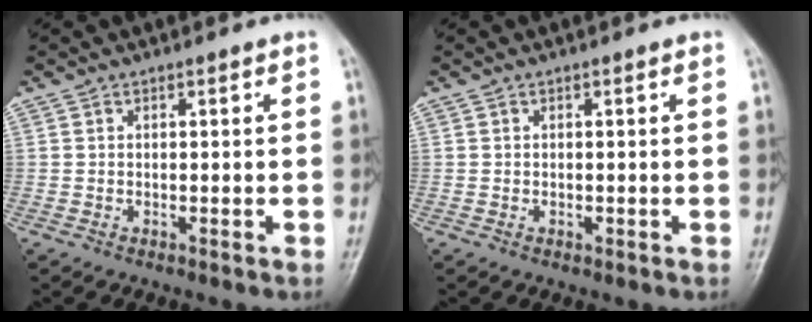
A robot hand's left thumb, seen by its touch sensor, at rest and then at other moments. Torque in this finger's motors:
{"motor_torque": [-0.03, 0.03, 0.05, 0.01, 0.00]}